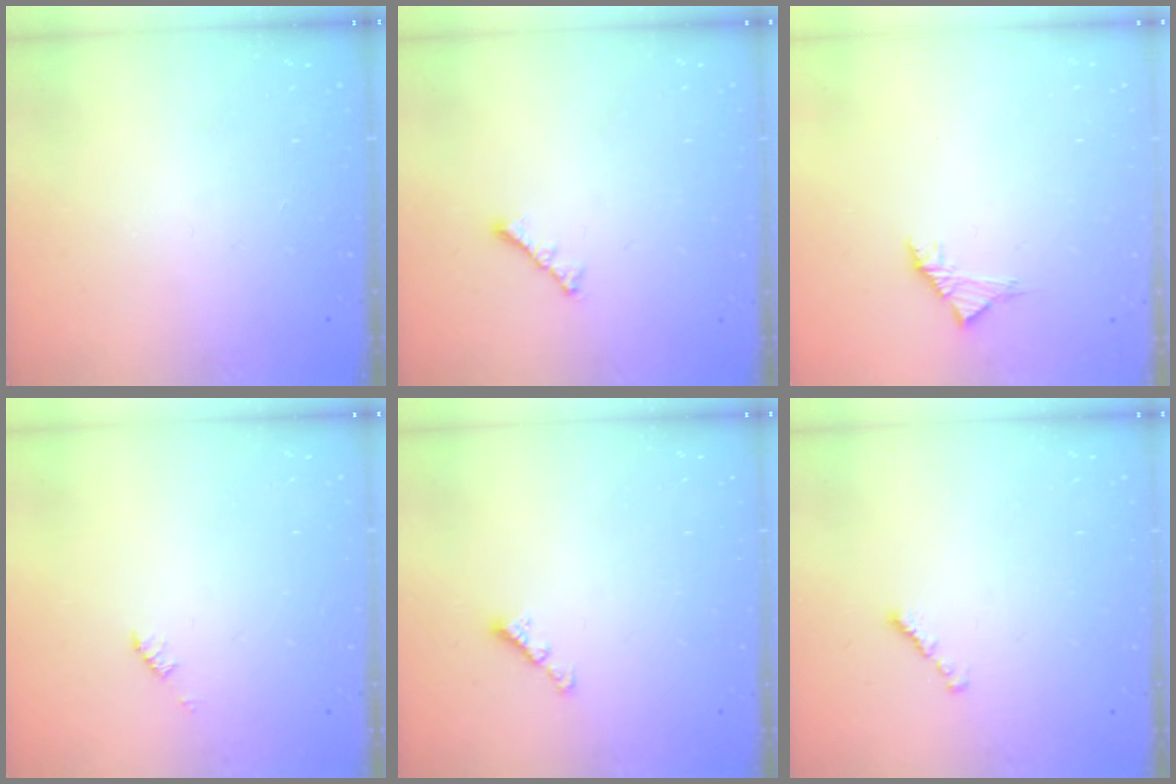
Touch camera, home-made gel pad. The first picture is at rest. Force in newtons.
{"total": 2.4, "press": 2.3, "slide": 0.6}
{"total": 2.8, "press": 2.6, "slide": 0.8}
{"total": 1.2, "press": 1.2, "slide": 0.2}
{"total": 2.3, "press": 2.3, "slide": 0.4}
{"total": 0.8, "press": 0.7, "slide": 0.4}